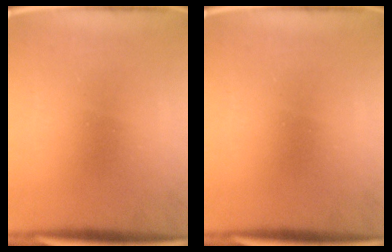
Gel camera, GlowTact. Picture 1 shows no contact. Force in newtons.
{"total": 0.0}